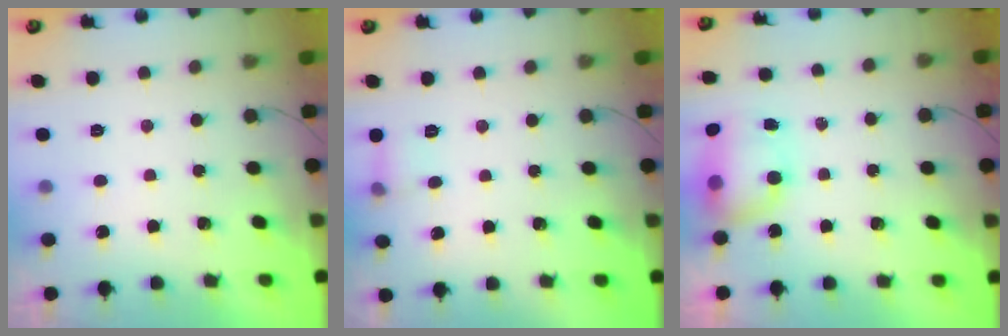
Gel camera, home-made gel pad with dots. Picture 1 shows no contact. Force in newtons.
{"total": 6.0, "press": 5.6, "slide": 2.0}
{"total": 7.5, "press": 7.4, "slide": 1.1}